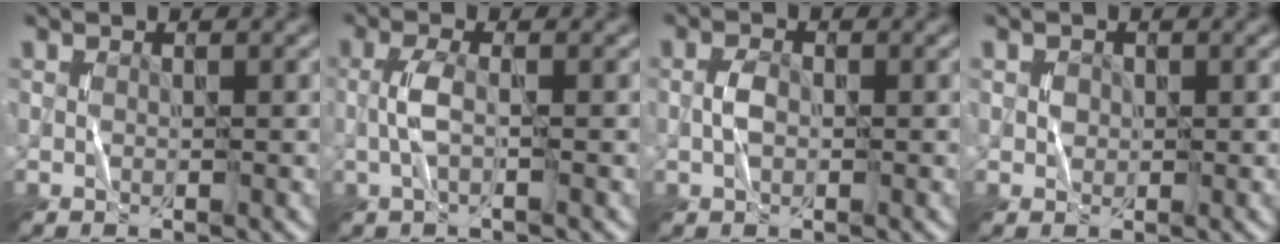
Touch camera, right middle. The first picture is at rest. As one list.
[{"total": 2.1, "force": [-0.5, 0.4, 2.0], "torque": [-0.046, 0.007, -0.014]}, {"total": 1.7, "force": [-0.4, 1.0, 1.3], "torque": [-0.027, 0.006, -0.011]}, {"total": 1.0, "force": [0.1, 0.9, 0.3], "torque": [-0.002, 0.000, 0.001]}]